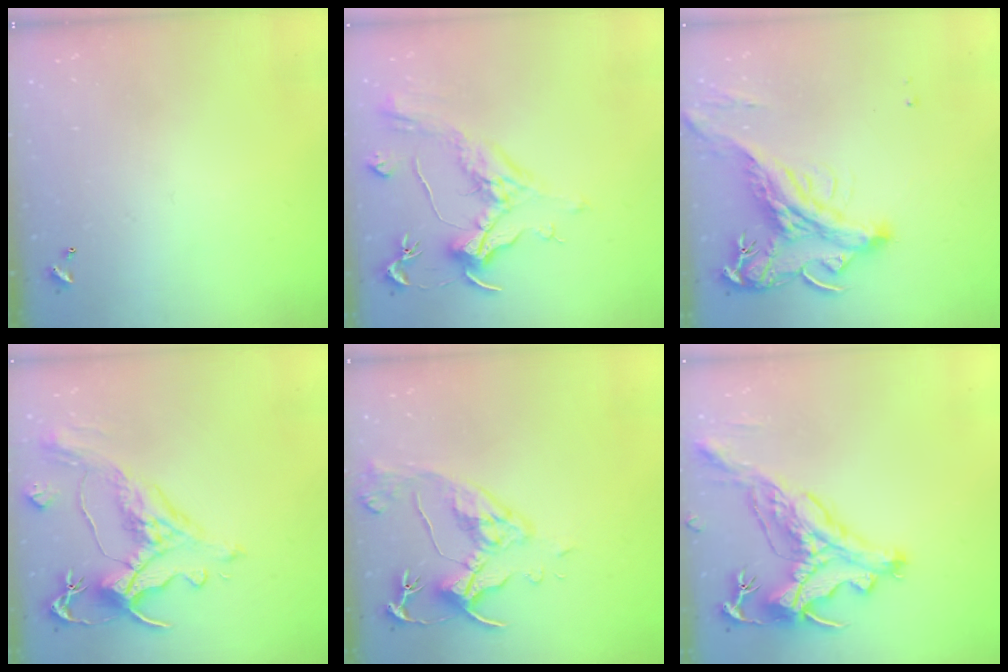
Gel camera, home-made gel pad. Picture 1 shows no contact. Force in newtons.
{"total": 1.1, "press": 0.1, "slide": 1.1}
{"total": 4.6, "press": 4.3, "slide": 1.7}
{"total": 1.6, "press": 0.8, "slide": 1.4}
{"total": 6.6, "press": 6.5, "slide": 1.2}
{"total": 3.7, "press": 3.4, "slide": 1.5}